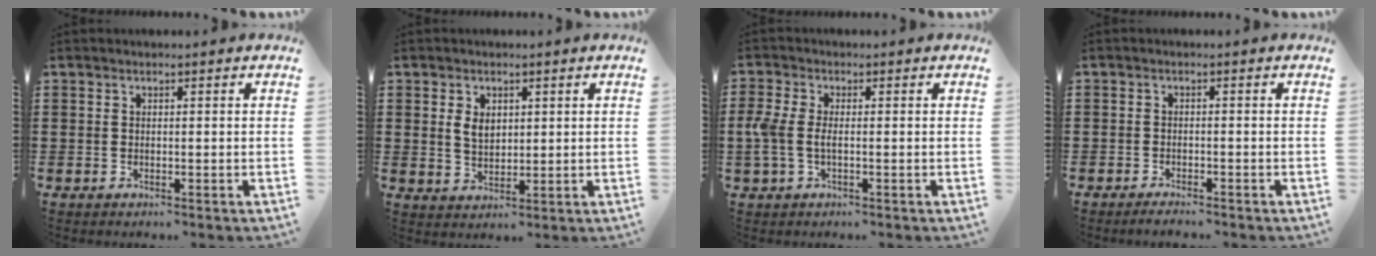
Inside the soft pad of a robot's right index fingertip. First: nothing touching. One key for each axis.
{"total": 3.4, "fx": 1.0, "fy": 2.3, "fz": 2.3, "tx": -0.052, "ty": 0.009, "tz": 0.017}
{"total": 3.4, "fx": -0.6, "fy": 1.6, "fz": 2.9, "tx": -0.082, "ty": -0.007, "tz": -0.019}
{"total": 1.4, "fx": -1.4, "fy": 0.1, "fz": 0.2, "tx": -0.007, "ty": 0.002, "tz": -0.028}